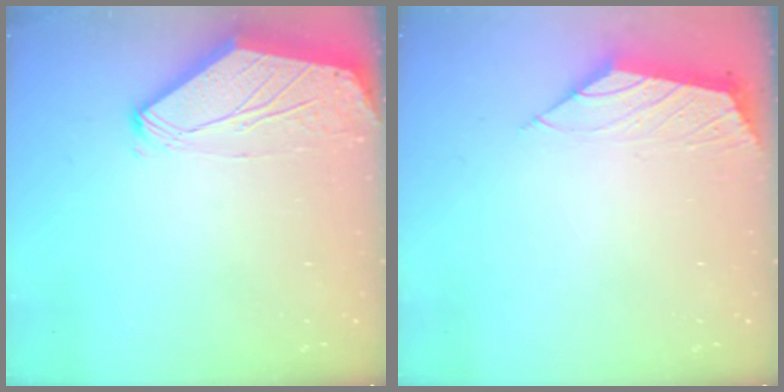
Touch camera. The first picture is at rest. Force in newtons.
{"total": 1.6, "press": 1.5, "slide": 0.5}